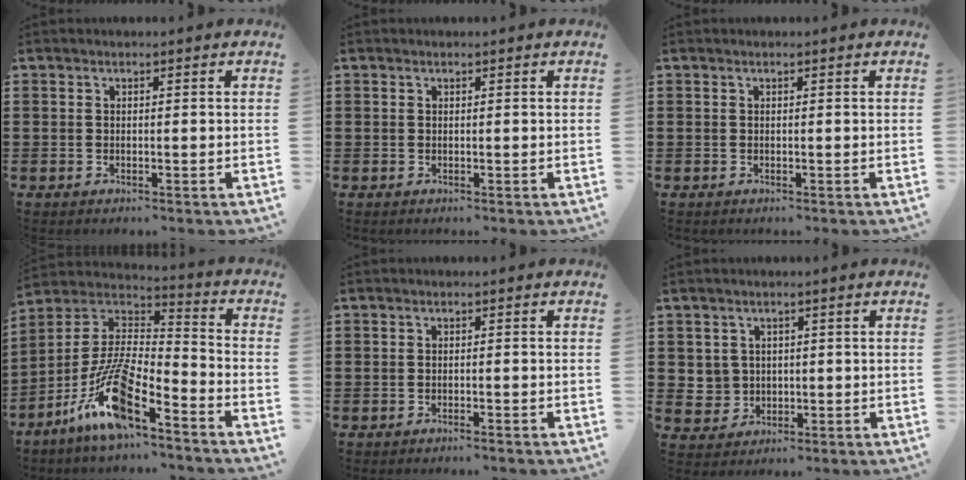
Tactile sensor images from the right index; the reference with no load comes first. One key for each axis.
{"total": 0.0}
{"total": 0.0}
{"total": 12.8, "fx": -8.5, "fy": 3.0, "fz": 9.2, "tx": -0.200, "ty": -0.001, "tz": -0.164}
{"total": 0.8, "fx": -0.7, "fy": -0.2, "fz": 0.3, "tx": -0.007, "ty": -0.001, "tz": -0.015}
{"total": 3.4, "fx": 0.6, "fy": 3.3, "fz": 0.4, "tx": -0.023, "ty": 0.012, "tz": 0.010}